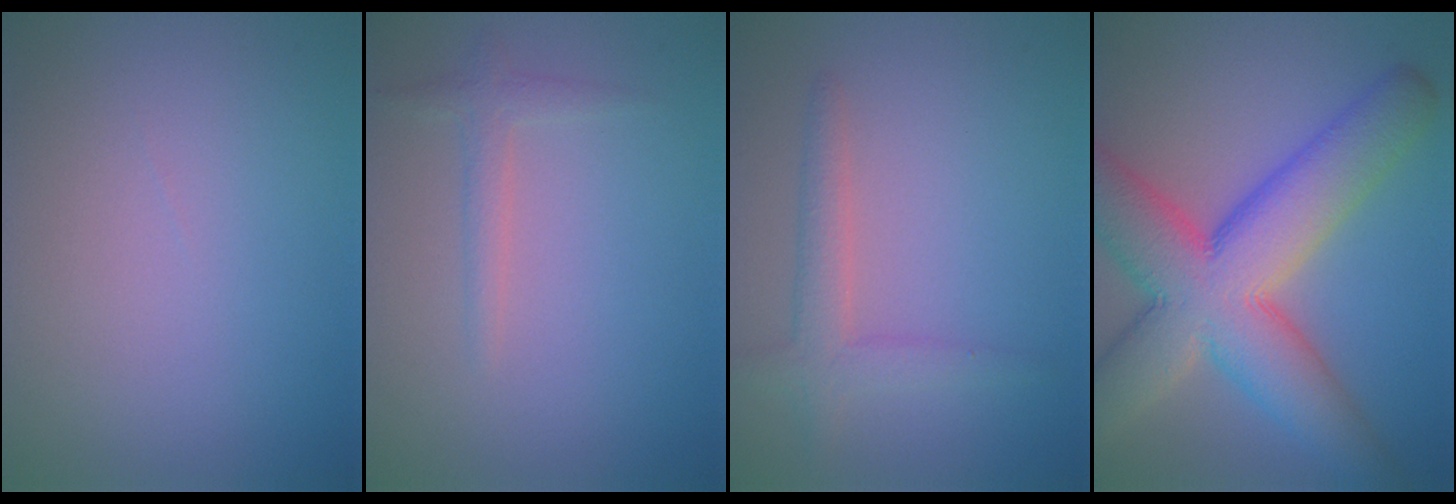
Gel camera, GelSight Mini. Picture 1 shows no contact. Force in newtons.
{"total": 1.5, "press": 1.5, "slide": 0.0}
{"total": 2.7, "press": 2.7, "slide": 0.2}
{"total": 12.1, "press": 12.1, "slide": 0.7}